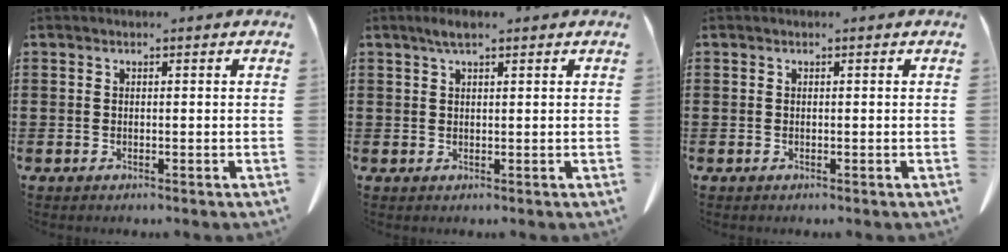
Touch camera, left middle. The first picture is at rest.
{"total": 2.2, "force": [1.3, 0.5, 1.7], "torque": [-0.035, 0.005, 0.023]}
{"total": 0.0}